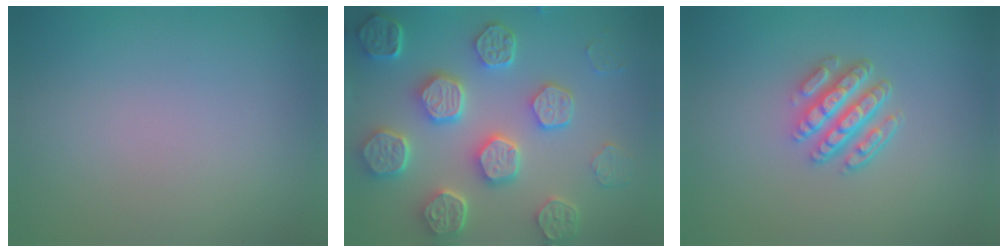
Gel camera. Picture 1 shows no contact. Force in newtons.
{"total": 8.2, "press": 6.5, "slide": 5.0}
{"total": 4.8, "press": 3.6, "slide": 3.2}